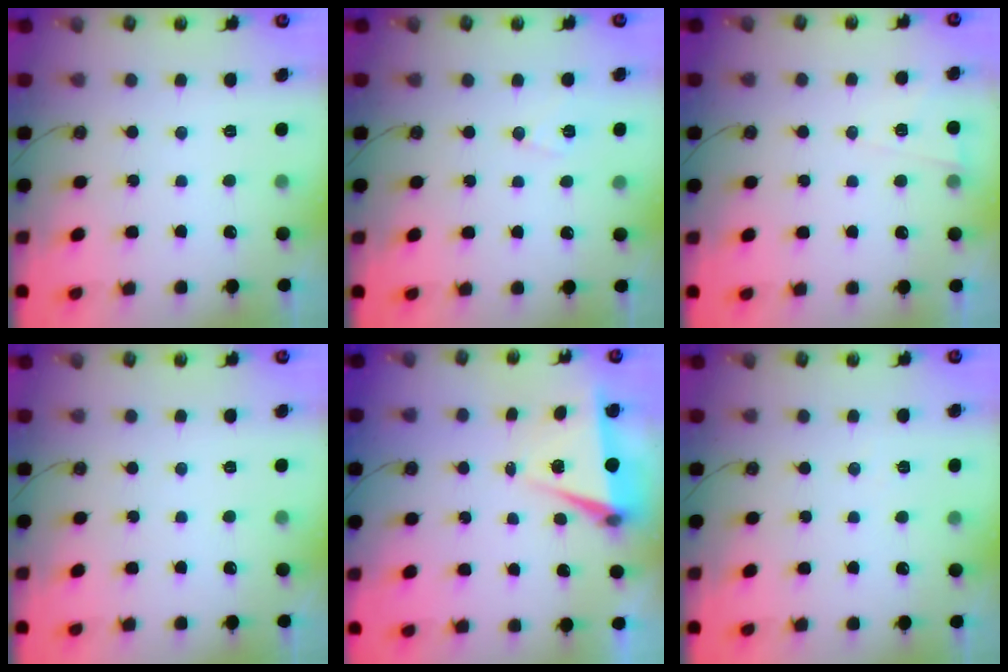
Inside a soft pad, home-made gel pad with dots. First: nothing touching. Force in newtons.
{"total": 7.8, "press": 6.4, "slide": 4.4}
{"total": 5.2, "press": 5.2, "slide": 0.2}
{"total": 0.0}
{"total": 6.9, "press": 5.4, "slide": 4.3}
{"total": 5.3, "press": 3.1, "slide": 4.3}